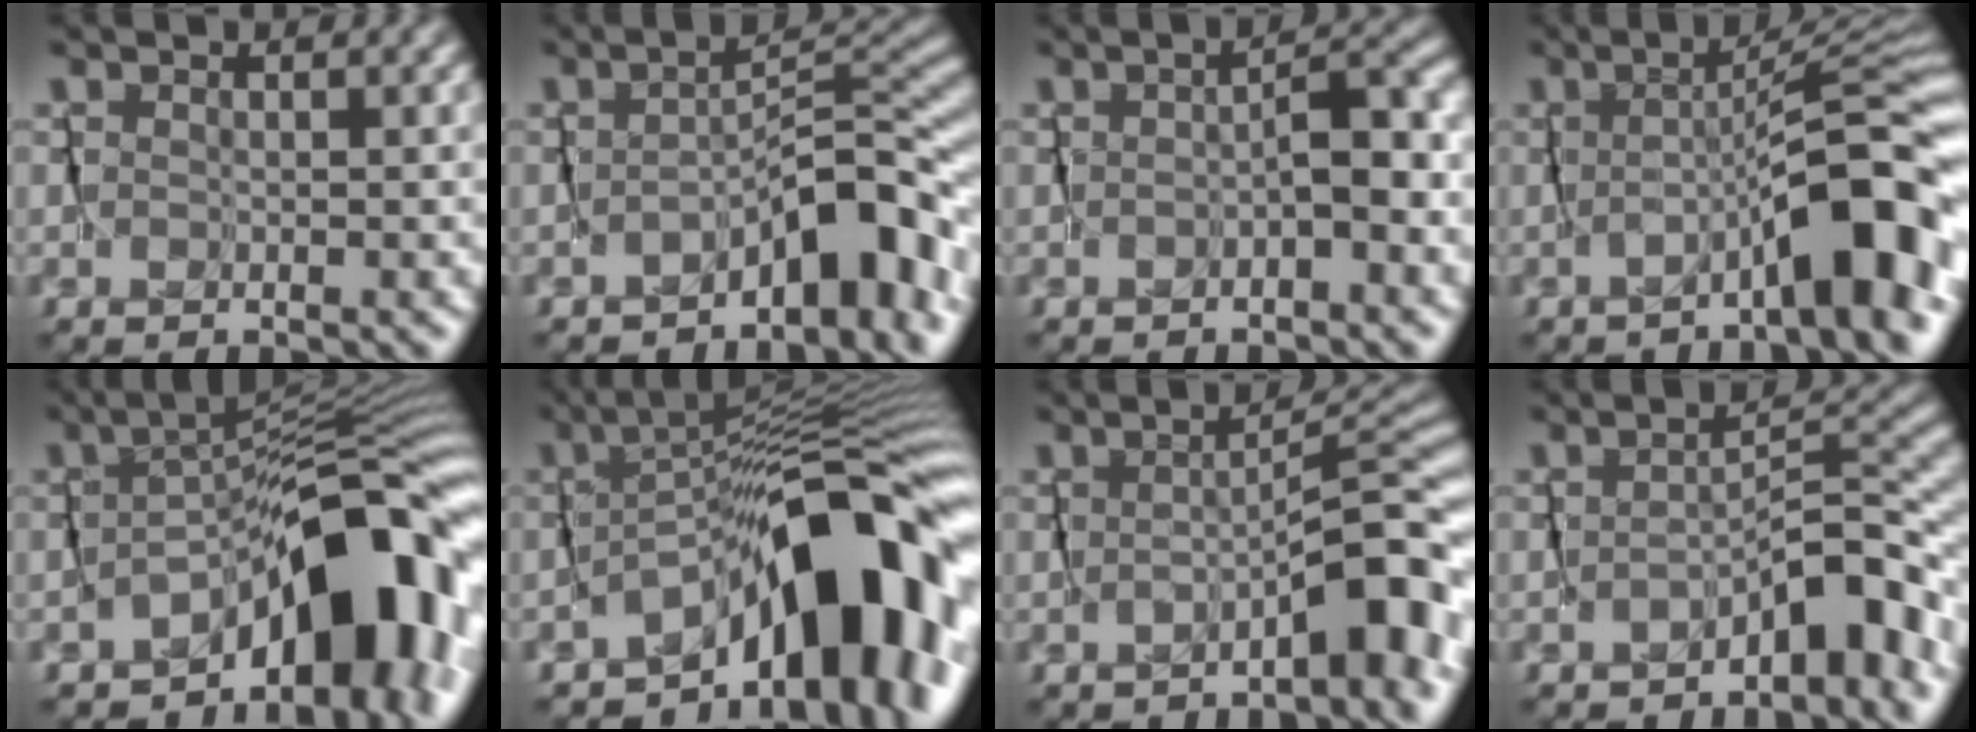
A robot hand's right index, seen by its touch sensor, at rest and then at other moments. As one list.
[{"total": 4.2, "force": [-3.4, 1.0, 2.2], "torque": [-0.014, 0.010, -0.058]}, {"total": 2.0, "force": [-1.3, 0.5, 1.4], "torque": [-0.006, 0.008, -0.024]}, {"total": 5.3, "force": [-3.2, -0.7, 4.2], "torque": [-0.028, 0.022, -0.052]}, {"total": 11.7, "force": [-6.1, 5.1, 8.5], "torque": [-0.107, -0.005, -0.090]}, {"total": 12.6, "force": [-5.7, 5.0, 10.1], "torque": [-0.124, 0.003, -0.083]}, {"total": 4.4, "force": [-3.0, 0.7, 3.2], "torque": [-0.017, 0.009, -0.046]}, {"total": 3.6, "force": [-3.1, 0.6, 1.6], "torque": [-0.006, 0.007, -0.051]}]